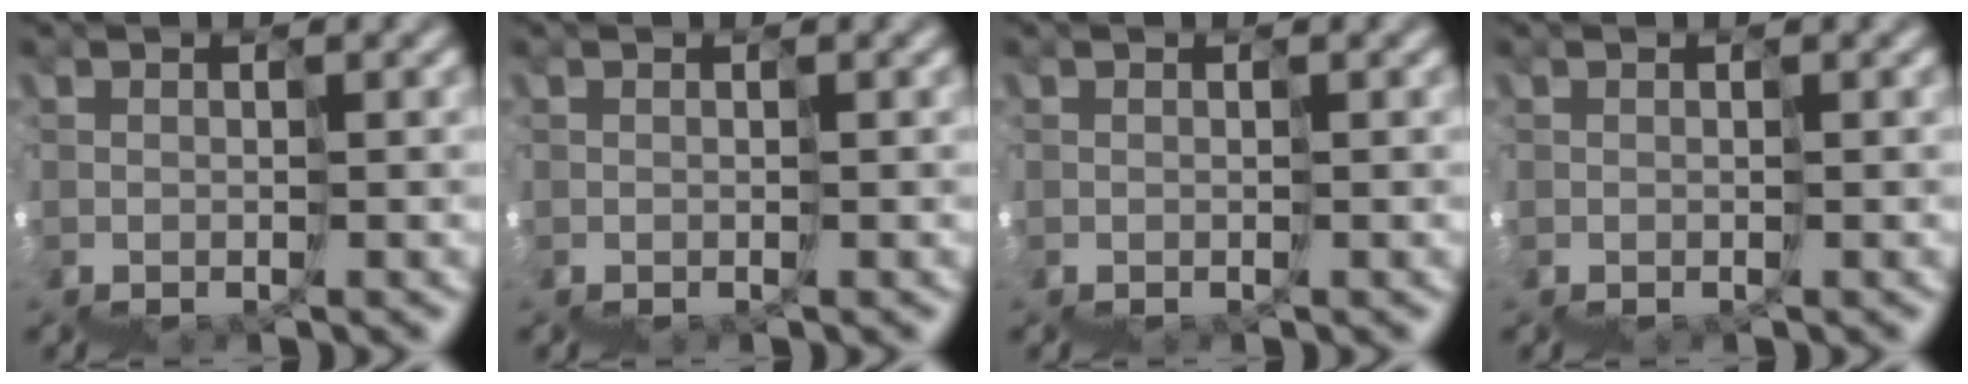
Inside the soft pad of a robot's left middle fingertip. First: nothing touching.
{"total": 0.0}
{"total": 0.0}
{"total": 0.0}